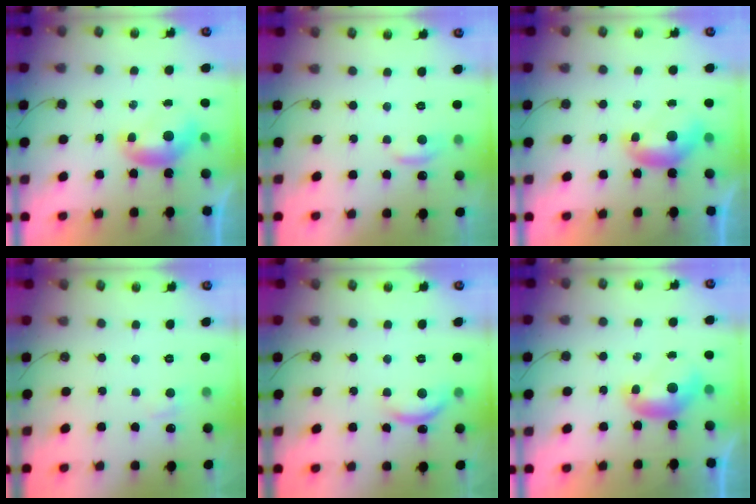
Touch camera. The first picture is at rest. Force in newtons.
{"total": 0.7, "press": 0.0, "slide": 0.7}
{"total": 0.0}
{"total": 1.1, "press": 0.9, "slide": 0.6}
{"total": 3.7, "press": 3.7, "slide": 0.4}
{"total": 0.0}